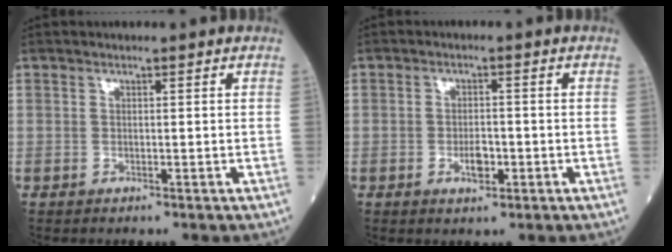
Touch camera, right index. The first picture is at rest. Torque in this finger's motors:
{"motor_torque": [0.77, -0.30, 0.47, 0.12]}